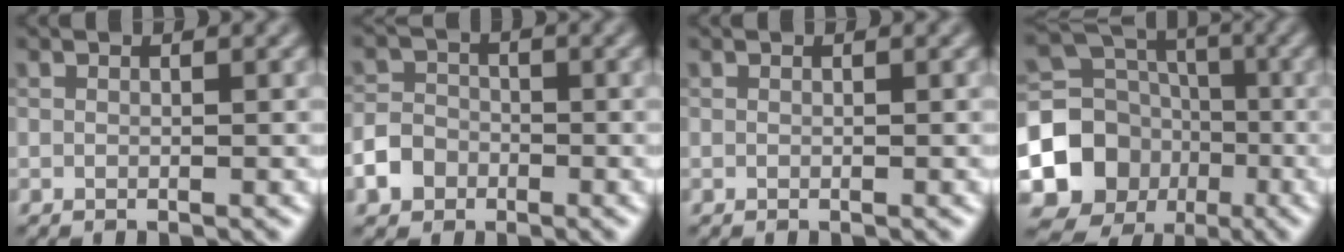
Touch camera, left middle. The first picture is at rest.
{"total": 3.7, "force": [-2.1, 2.9, 1.1], "torque": [-0.009, -0.006, -0.042]}
{"total": 0.0}
{"total": 9.0, "force": [-2.6, 7.9, 3.5], "torque": [-0.077, -0.008, -0.051]}